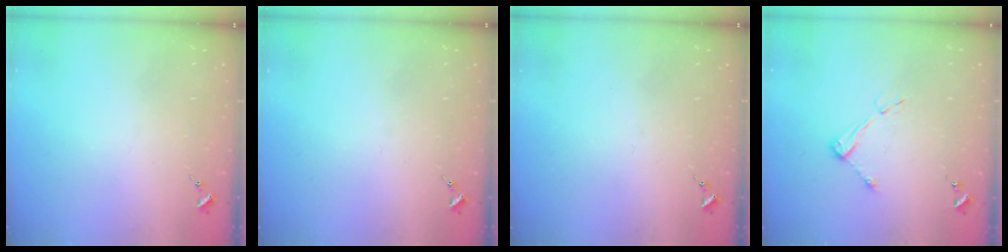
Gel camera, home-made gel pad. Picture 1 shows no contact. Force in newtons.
{"total": 0.0}
{"total": 0.0}
{"total": 6.0, "press": 5.9, "slide": 0.6}